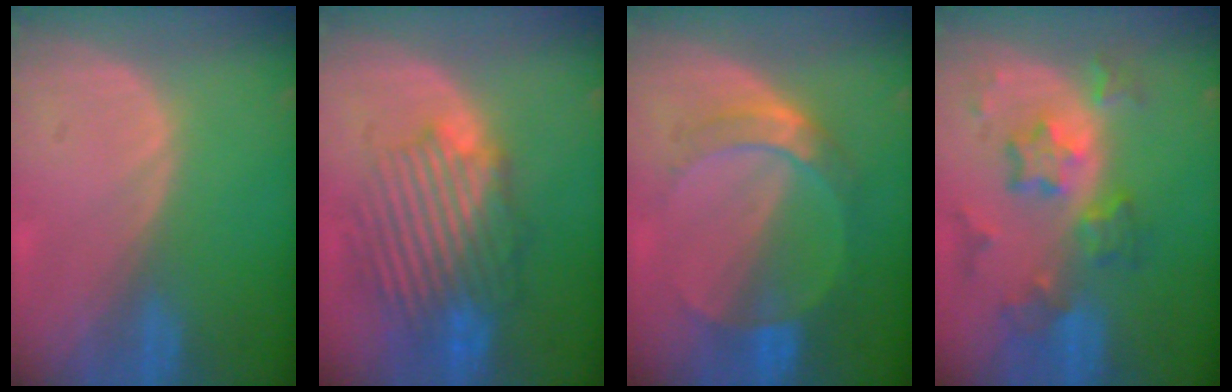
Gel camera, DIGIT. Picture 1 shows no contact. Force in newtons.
{"total": 9.6, "press": 9.4, "slide": 2.2}
{"total": 7.1, "press": 6.4, "slide": 3.1}
{"total": 8.2, "press": 7.2, "slide": 4.0}